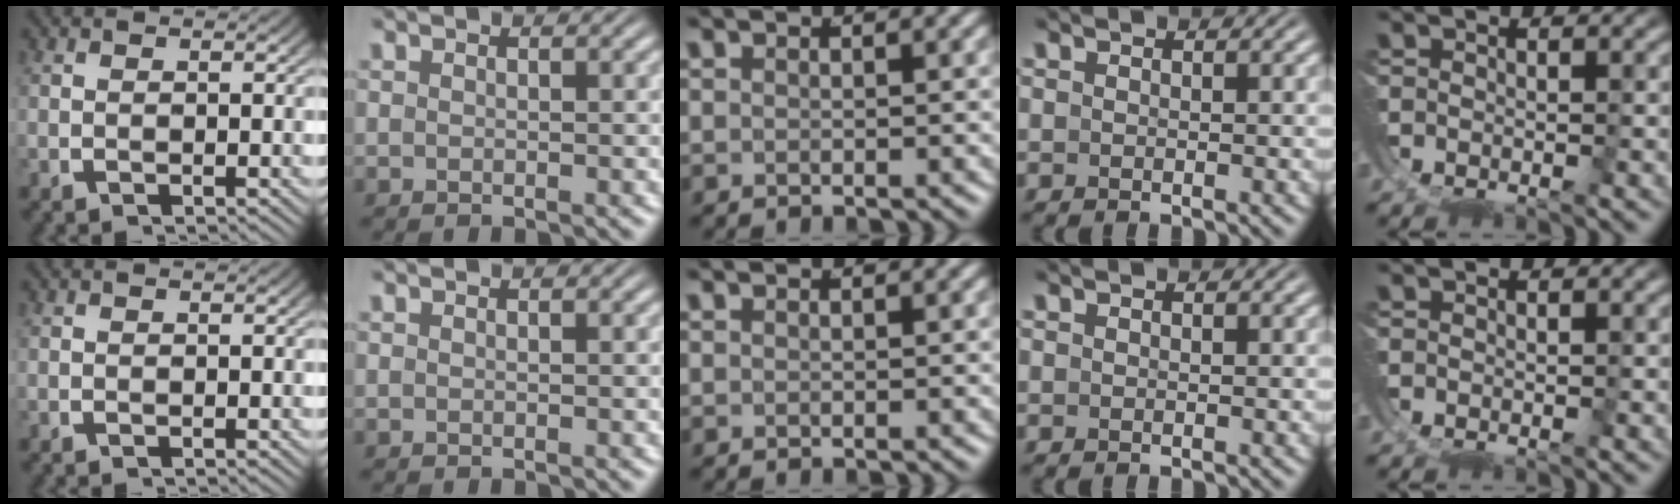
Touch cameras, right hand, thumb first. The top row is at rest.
{}